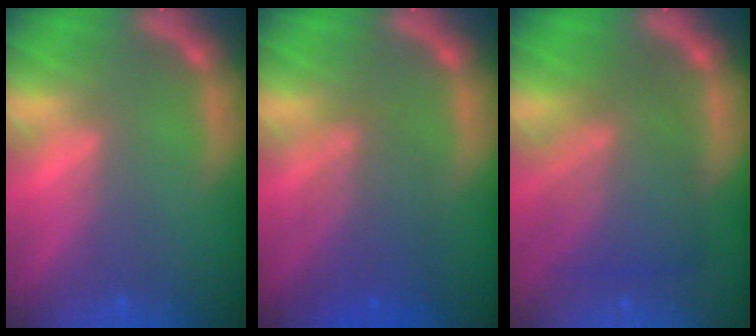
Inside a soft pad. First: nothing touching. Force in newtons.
{"total": 5.1}
{"total": 7.6}